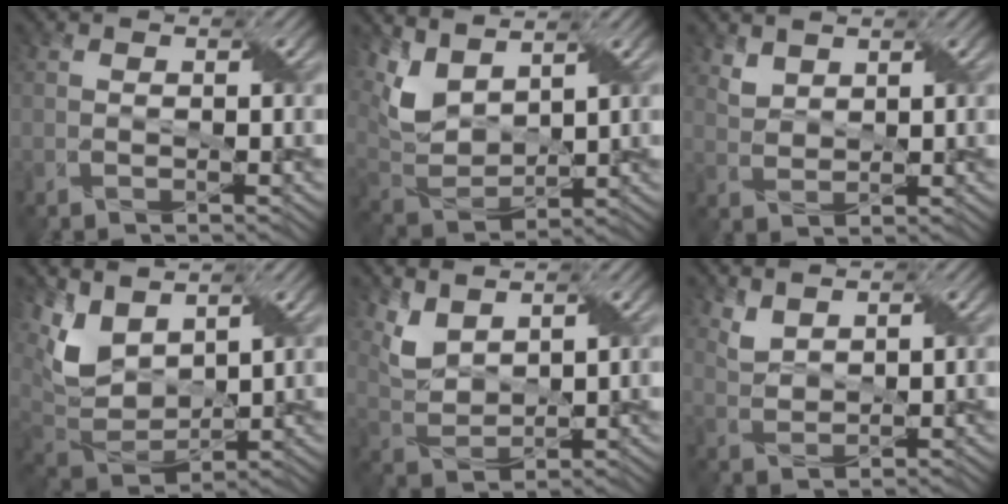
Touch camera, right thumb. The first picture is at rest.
{"total": 7.6, "force": [4.5, 3.7, 4.9], "torque": [-0.130, 0.003, 0.097]}
{"total": 2.4, "force": [1.9, 1.2, 0.8], "torque": [-0.026, -0.001, 0.046]}
{"total": 9.2, "force": [4.7, 5.0, 6.1], "torque": [-0.162, 0.002, 0.096]}
{"total": 5.2, "force": [3.7, 2.3, 2.9], "torque": [-0.081, 0.000, 0.080]}
{"total": 2.8, "force": [2.3, 1.0, 1.2], "torque": [-0.037, -0.002, 0.055]}